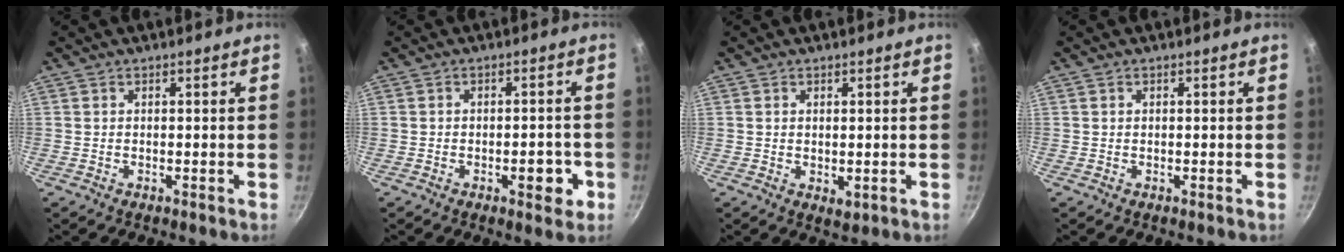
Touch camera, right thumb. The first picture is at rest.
{"total": 5.3, "force": [-2.0, 2.5, 4.2], "torque": [-0.033, 0.017, -0.023]}
{"total": 2.0, "force": [0.2, 1.2, 1.6], "torque": [-0.024, -0.007, 0.005]}
{"total": 0.0}